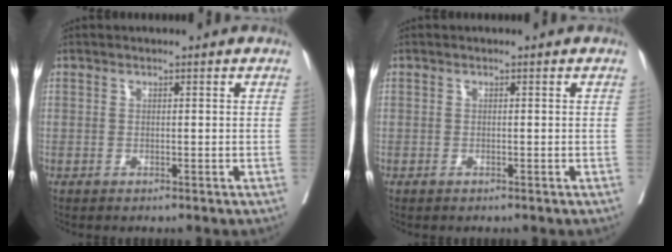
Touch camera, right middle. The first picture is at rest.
{"total": 0.0}